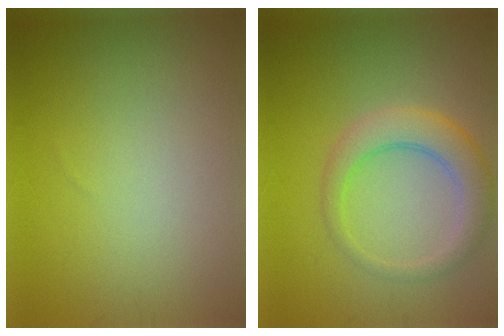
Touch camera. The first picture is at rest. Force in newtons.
{"total": 4.2, "press": 4.2, "slide": 0.2}